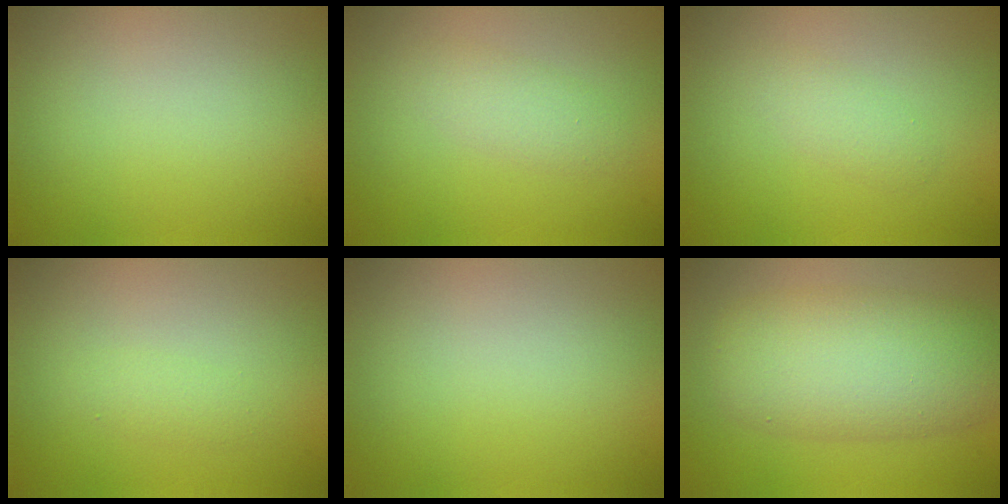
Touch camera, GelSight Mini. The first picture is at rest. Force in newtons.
{"total": 1.9, "press": 1.9, "slide": 0.1}
{"total": 1.5, "press": 1.5, "slide": 0.1}
{"total": 1.1, "press": 1.1, "slide": 0.1}
{"total": 0.0}
{"total": 7.8, "press": 7.8, "slide": 0.4}